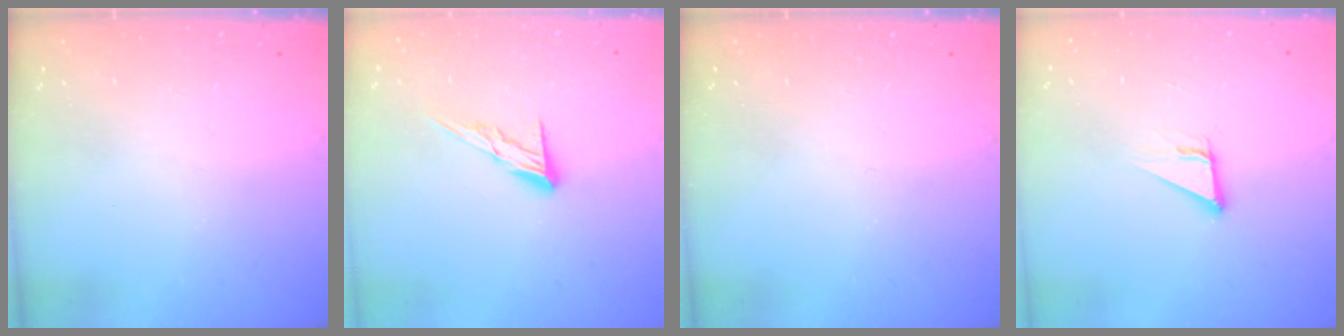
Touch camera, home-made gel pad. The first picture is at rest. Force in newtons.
{"total": 7.3, "press": 7.3, "slide": 0.3}
{"total": 0.0}
{"total": 3.3, "press": 3.2, "slide": 0.3}